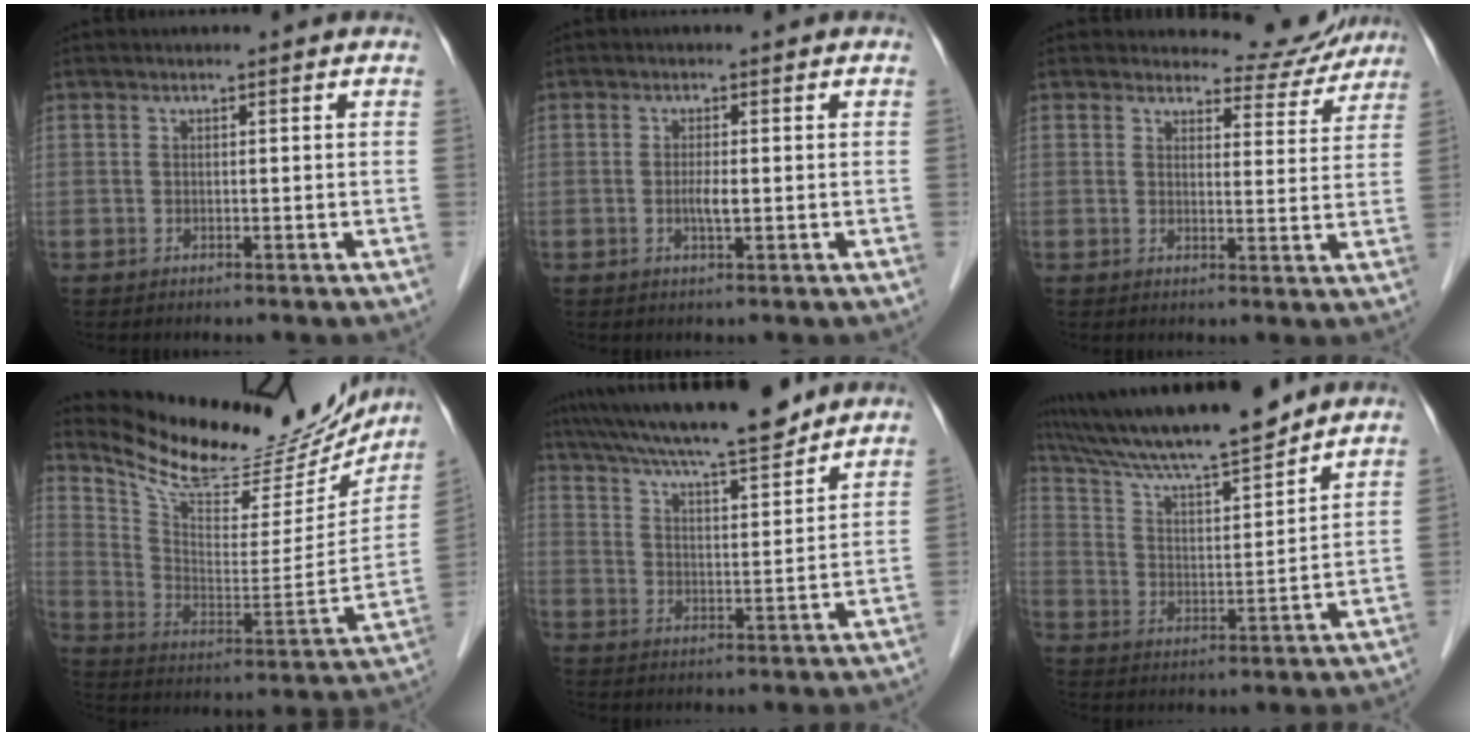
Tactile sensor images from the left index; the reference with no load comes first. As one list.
[{"total": 2.9, "force": [-2.4, 0.2, 1.7], "torque": [-0.032, -0.017, -0.045]}, {"total": 4.1, "force": [3.7, 1.7, -0.6], "torque": [0.022, -0.031, 0.019]}, {"total": 21.0, "force": [18.7, 5.7, 7.6], "torque": [-0.125, -0.055, 0.266]}, {"total": 15.3, "force": [13.0, 1.2, 7.9], "torque": [-0.134, 0.000, 0.198]}, {"total": 13.9, "force": [12.1, 0.4, 6.9], "torque": [-0.122, -0.010, 0.202]}]